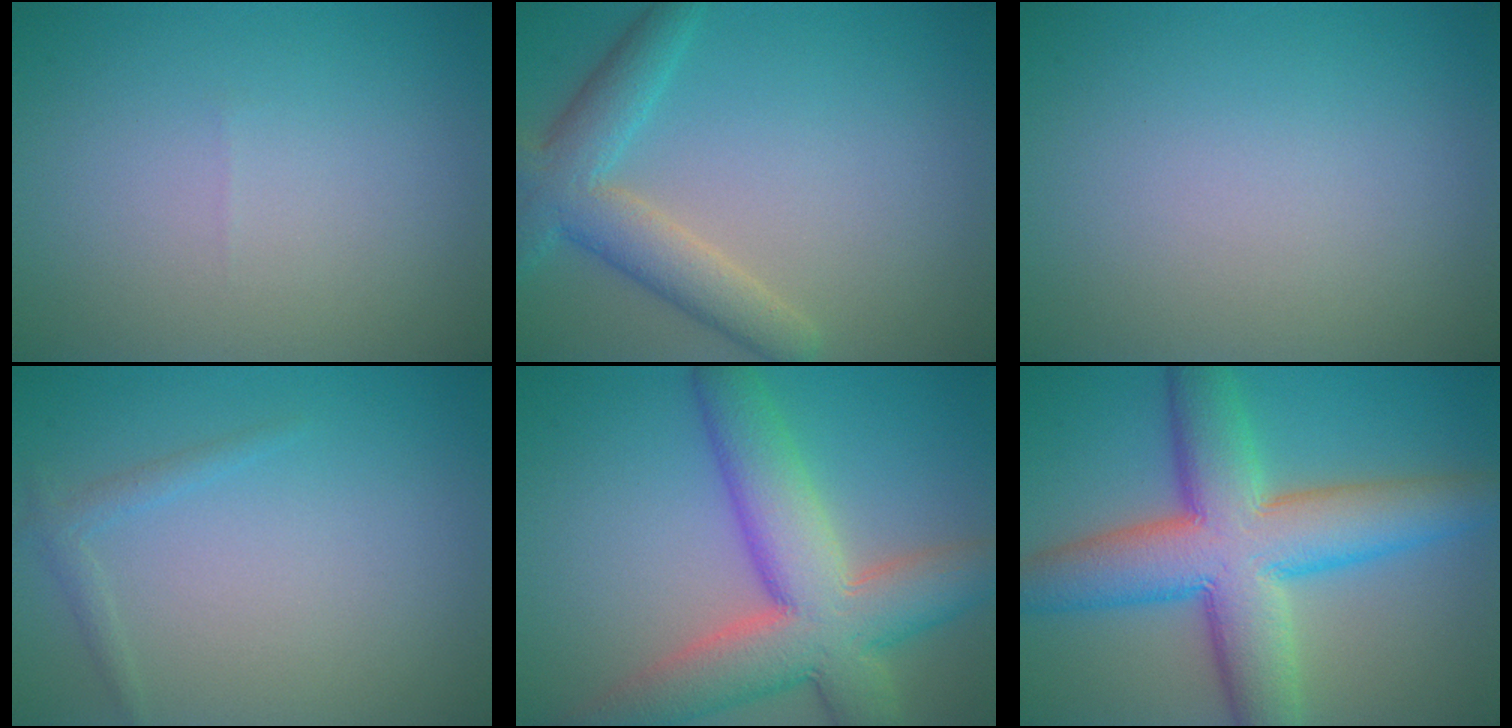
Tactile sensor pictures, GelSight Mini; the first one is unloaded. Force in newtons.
{"total": 4.9, "press": 4.9, "slide": 0.3}
{"total": 0.0}
{"total": 1.2, "press": 1.2, "slide": 0.1}
{"total": 10.0, "press": 10.0, "slide": 0.7}
{"total": 11.1, "press": 11.1, "slide": 0.3}